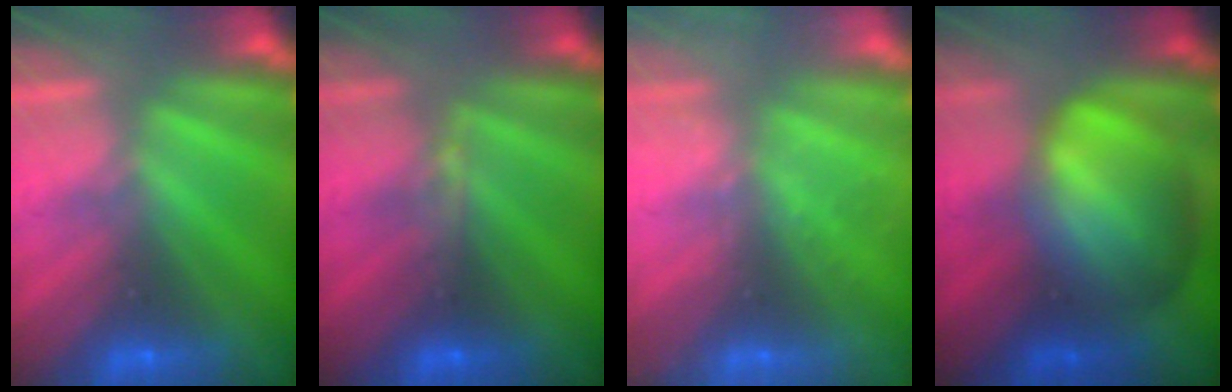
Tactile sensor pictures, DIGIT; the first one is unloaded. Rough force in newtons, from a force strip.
{"total": 2.9}
{"total": 2.3}
{"total": 8.3}